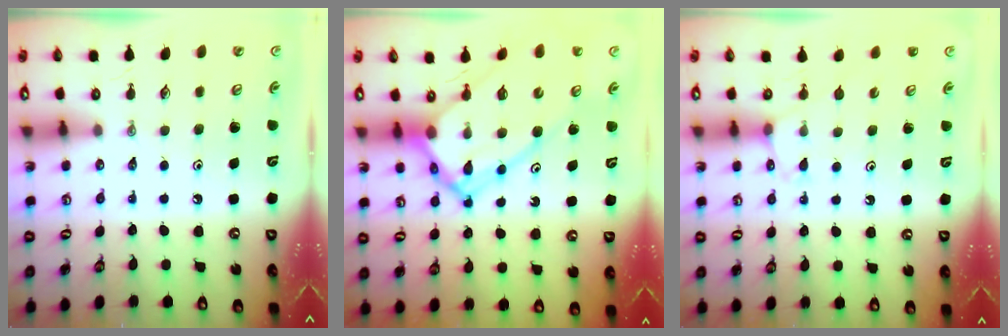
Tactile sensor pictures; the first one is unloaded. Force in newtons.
{"total": 17.8, "press": 17.7, "slide": 1.7}
{"total": 4.9, "press": 4.9, "slide": 0.6}